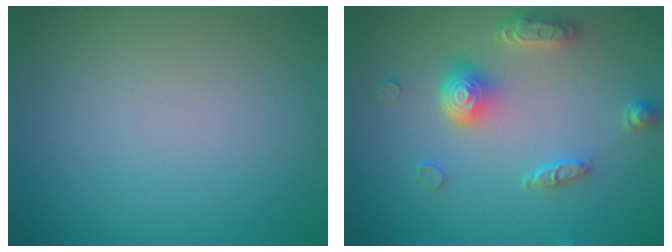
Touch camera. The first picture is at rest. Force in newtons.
{"total": 4.6, "press": 3.6, "slide": 2.9}